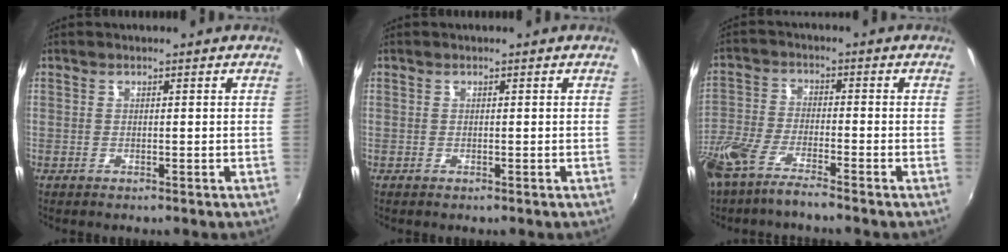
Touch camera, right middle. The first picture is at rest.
{"total": 0.0}
{"total": 10.3, "force": [-8.1, 1.7, 6.2], "torque": [-0.151, -0.025, -0.159]}